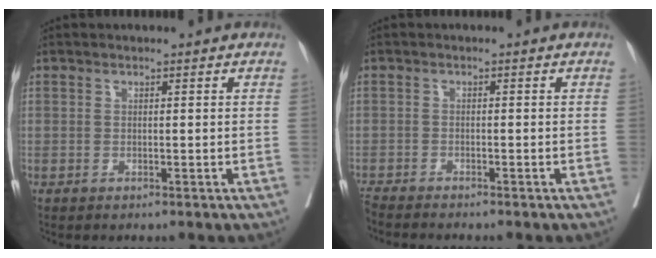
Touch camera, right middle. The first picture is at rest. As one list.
[{"total": 4.6, "force": [-4.2, -0.1, 1.7], "torque": [-0.023, -0.014, -0.070]}]